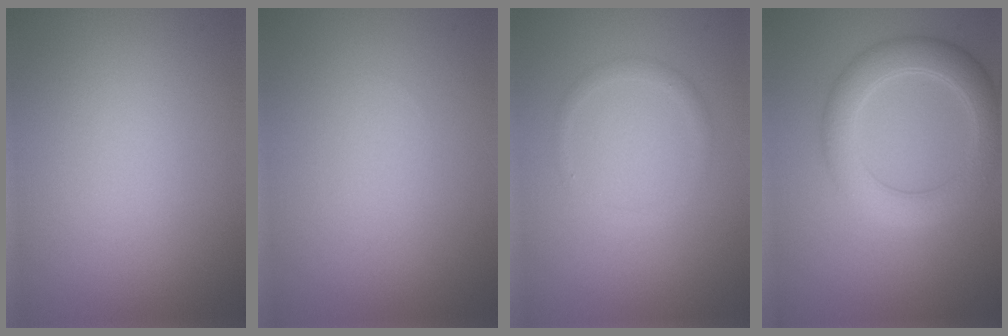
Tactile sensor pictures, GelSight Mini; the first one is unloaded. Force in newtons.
{"total": 0.0}
{"total": 0.9, "press": 0.9, "slide": 0.1}
{"total": 4.8, "press": 4.8, "slide": 0.3}